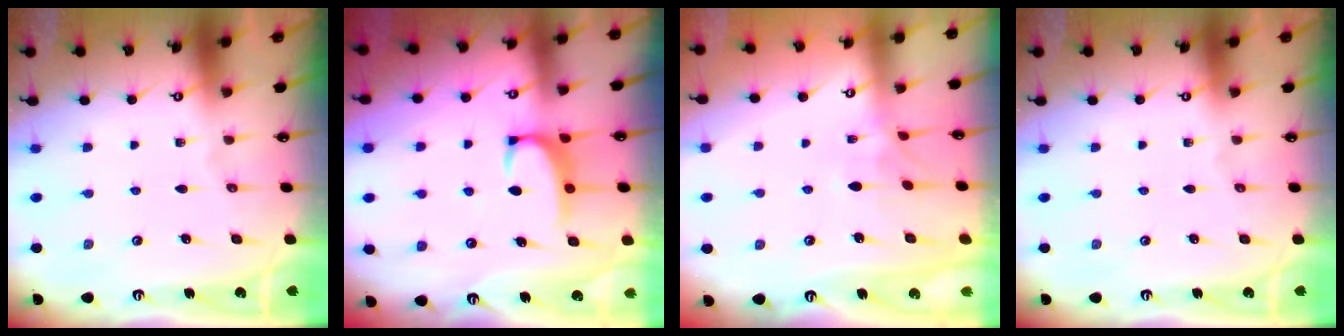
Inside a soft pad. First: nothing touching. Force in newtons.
{"total": 2.4, "press": 2.3, "slide": 0.6}
{"total": 2.8, "press": 2.6, "slide": 0.9}
{"total": 0.0}